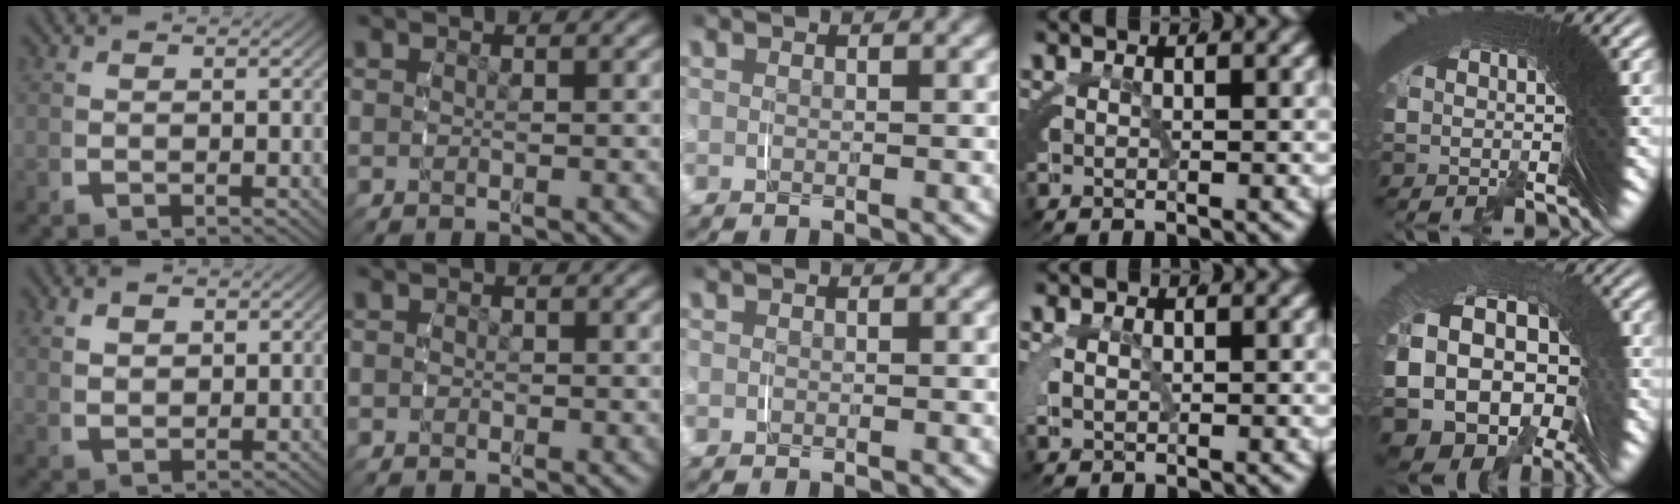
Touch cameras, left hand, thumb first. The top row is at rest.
{"thumb": {"total": 2.3, "force": [1.4, 1.3, 1.4], "torque": [-0.017, 0.000, 0.036]}, "index": {"total": 0.8, "force": [-0.3, 0.8, 0.0], "torque": [-0.005, -0.001, -0.007]}, "ring": {"total": 1.7, "force": [0.2, 1.4, 1.1], "torque": [-0.035, -0.007, 0.011]}, "little": {"total": 16.0, "force": [-2.9, 12.5, 9.6], "torque": [-0.233, -0.066, -0.034]}}